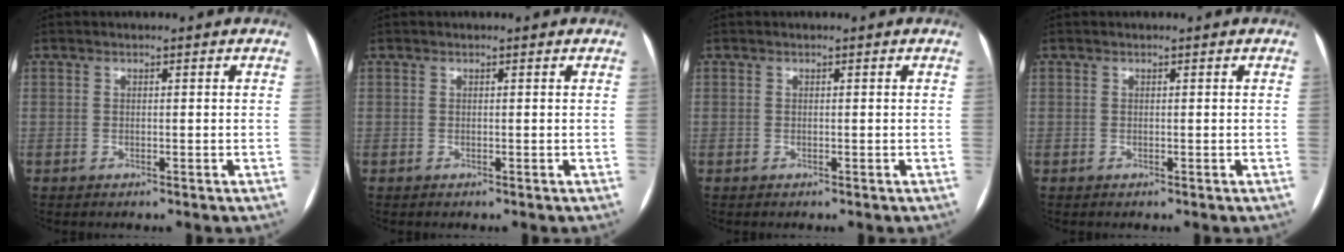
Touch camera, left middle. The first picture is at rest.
{"total": 0.0}
{"total": 0.0}
{"total": 0.0}